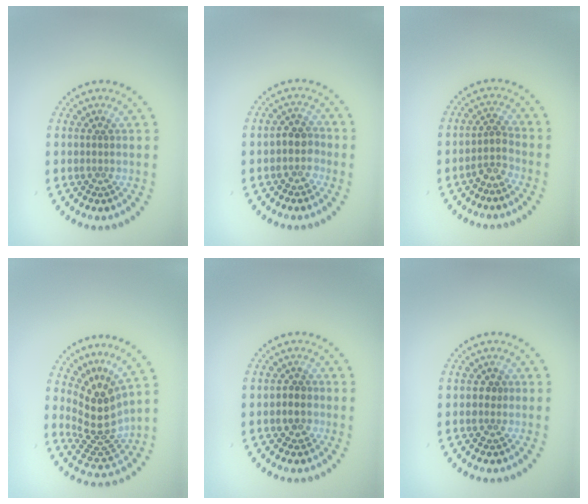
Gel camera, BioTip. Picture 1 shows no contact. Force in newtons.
{"total": 2.2, "press": 1.9, "slide": 1.1}
{"total": 2.0, "press": 1.5, "slide": 1.3}
{"total": 4.5, "press": 3.1, "slide": 3.2}
{"total": 1.6, "press": 1.4, "slide": 0.8}
{"total": 1.1, "press": 1.1, "slide": 0.3}